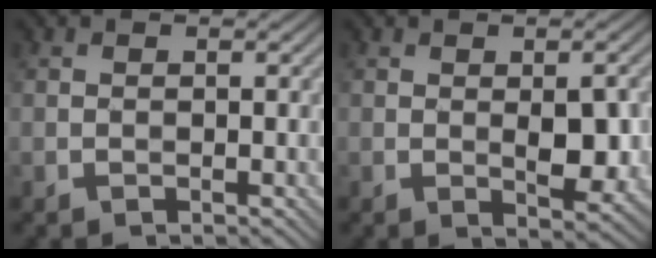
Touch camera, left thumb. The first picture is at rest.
{"total": 4.2, "force": [-0.3, 1.7, 3.8], "torque": [-0.064, -0.005, -0.003]}